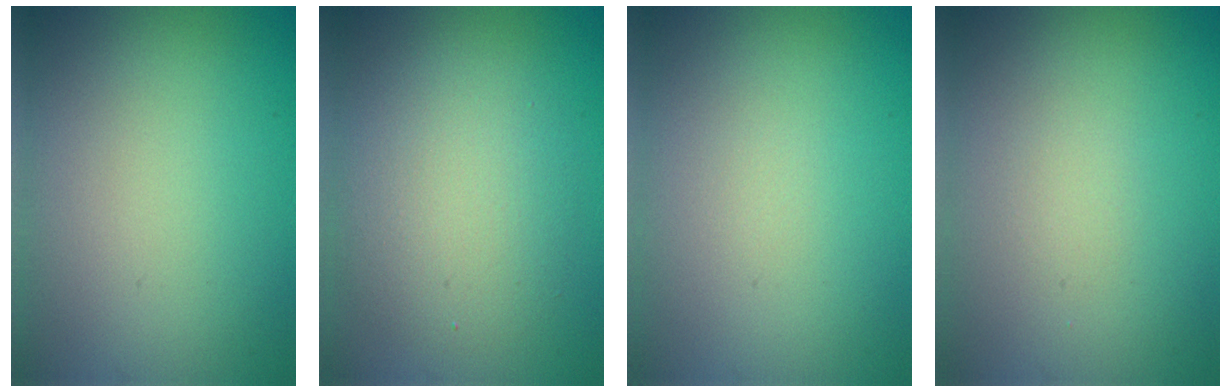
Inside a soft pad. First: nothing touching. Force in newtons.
{"total": 4.7, "press": 4.7, "slide": 0.2}
{"total": 0.0}
{"total": 0.6, "press": 0.6, "slide": 0.0}